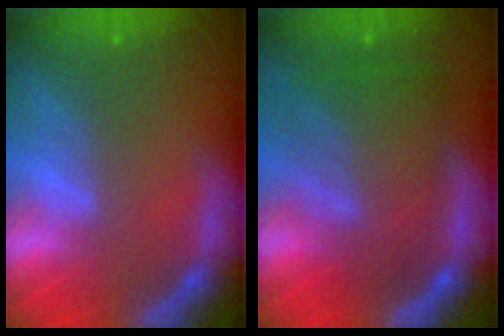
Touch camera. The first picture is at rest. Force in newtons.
{"total": 8.6}